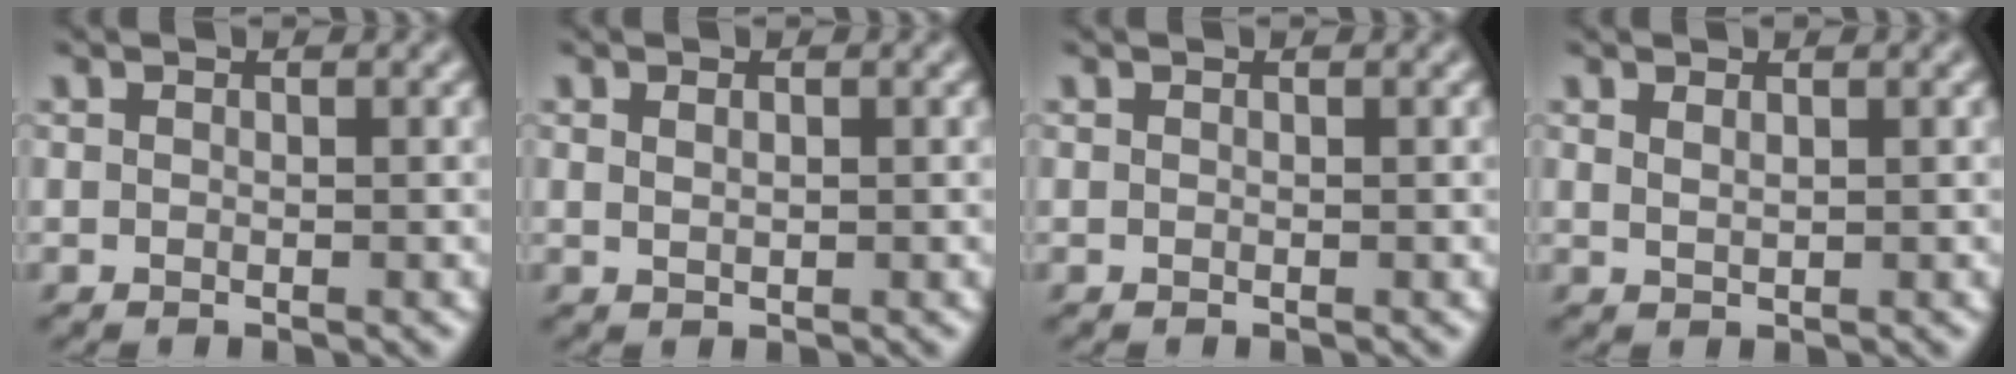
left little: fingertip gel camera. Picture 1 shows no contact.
{"total": 0.7, "force": [0.2, 0.4, 0.6], "torque": [-0.013, 0.000, 0.005]}
{"total": 0.0}
{"total": 0.7, "force": [0.5, 0.2, 0.5], "torque": [-0.016, 0.000, 0.012]}